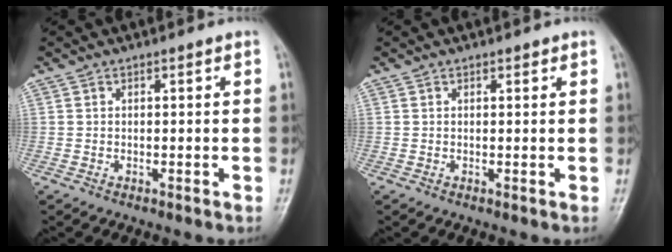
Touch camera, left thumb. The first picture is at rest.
{"total": 0.9, "force": [0.7, 0.5, 0.4], "torque": [0.002, -0.003, 0.005]}